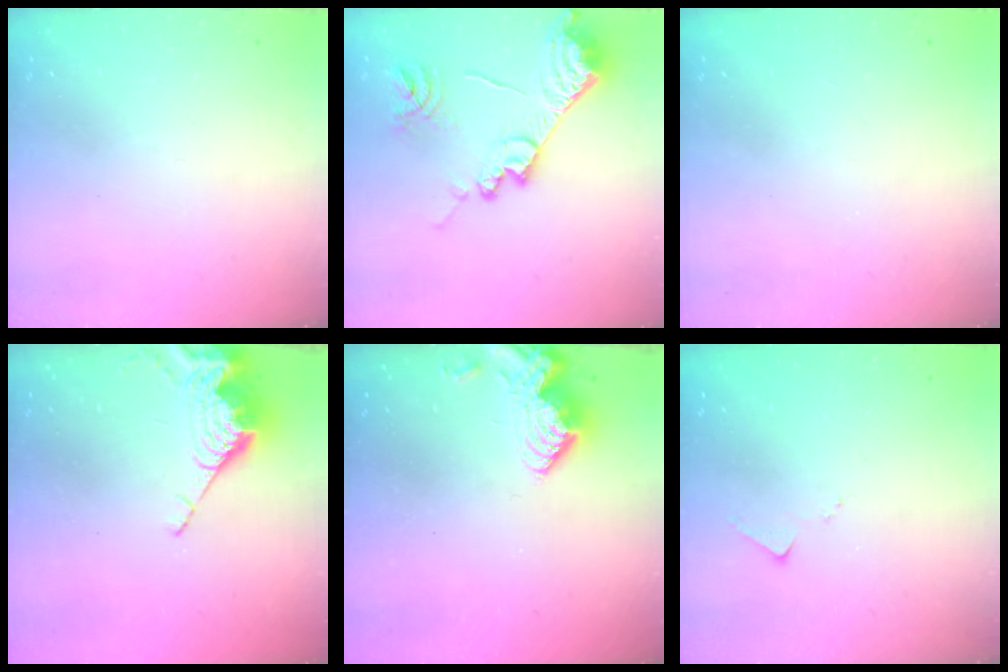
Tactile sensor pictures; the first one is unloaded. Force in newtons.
{"total": 17.2, "press": 17.1, "slide": 1.6}
{"total": 0.9, "press": 0.9, "slide": 0.2}
{"total": 8.0, "press": 8.0, "slide": 0.8}
{"total": 8.2, "press": 8.2, "slide": 0.9}
{"total": 6.3, "press": 6.3, "slide": 0.8}